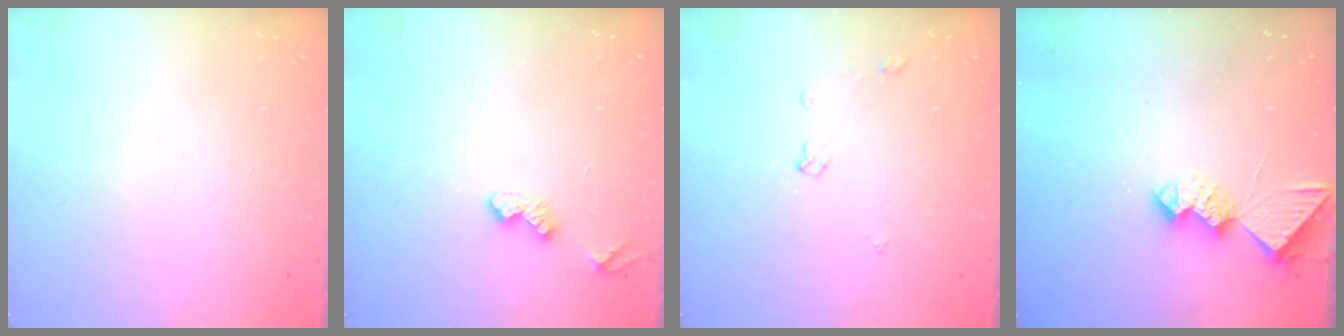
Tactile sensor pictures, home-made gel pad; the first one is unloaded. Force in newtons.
{"total": 4.9, "press": 4.9, "slide": 0.8}
{"total": 4.3, "press": 4.3, "slide": 0.6}
{"total": 9.4, "press": 9.3, "slide": 0.7}